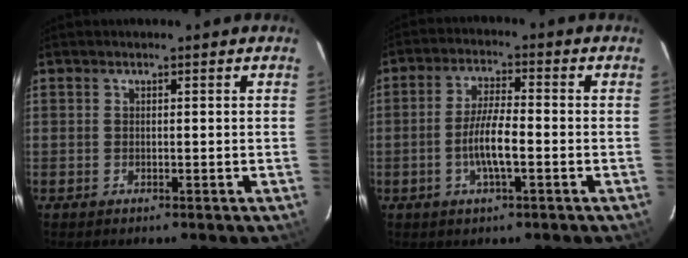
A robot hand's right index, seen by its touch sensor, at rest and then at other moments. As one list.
[{"total": 6.7, "force": [-2.0, 1.2, 6.3], "torque": [-0.123, 0.001, -0.039]}]